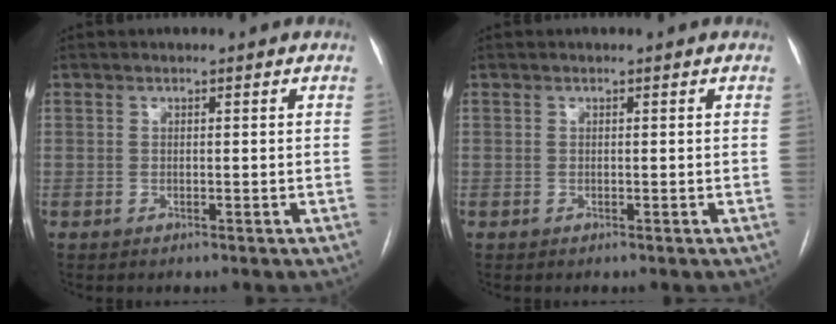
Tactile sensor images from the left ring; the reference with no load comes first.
{"total": 0.0}